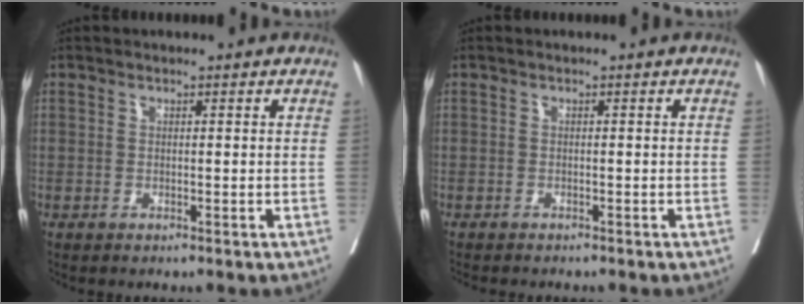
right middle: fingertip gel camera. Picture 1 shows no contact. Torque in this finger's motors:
{"motor_torque": [0.37, -0.39, 0.03, 0.03]}